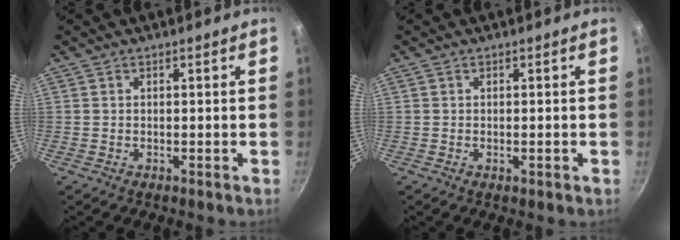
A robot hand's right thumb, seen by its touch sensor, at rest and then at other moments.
{"total": 1.2, "force": [-0.3, 0.5, 1.0], "torque": [-0.016, 0.001, -0.006]}